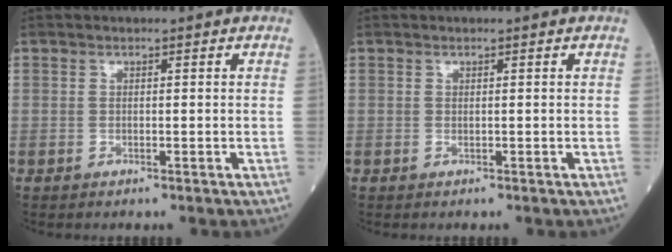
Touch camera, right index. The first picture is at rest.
{"total": 0.0}